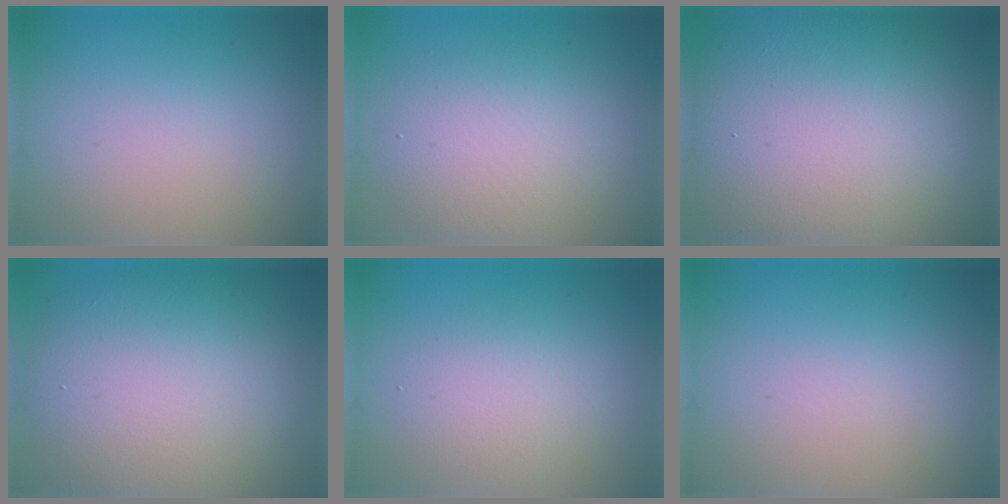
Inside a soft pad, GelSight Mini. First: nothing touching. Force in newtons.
{"total": 4.6, "press": 4.6, "slide": 0.3}
{"total": 15.4, "press": 15.4, "slide": 0.9}
{"total": 10.4, "press": 10.4, "slide": 0.8}
{"total": 3.2, "press": 3.2, "slide": 0.1}
{"total": 0.0}